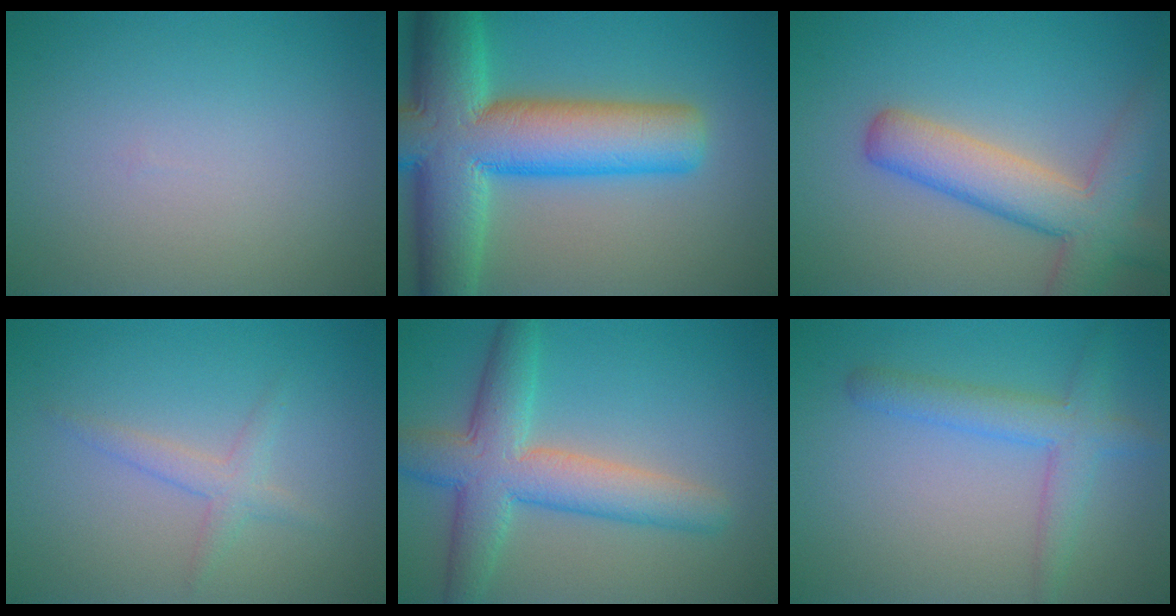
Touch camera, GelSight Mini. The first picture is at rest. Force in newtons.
{"total": 13.8, "press": 13.8, "slide": 0.8}
{"total": 6.9, "press": 6.9, "slide": 0.5}
{"total": 1.8, "press": 1.8, "slide": 0.0}
{"total": 6.8, "press": 6.8, "slide": 0.3}
{"total": 3.4, "press": 3.4, "slide": 0.2}